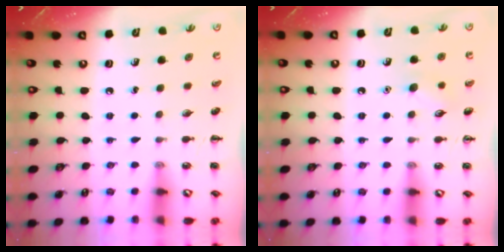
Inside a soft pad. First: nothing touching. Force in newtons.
{"total": 7.6, "press": 7.4, "slide": 1.8}